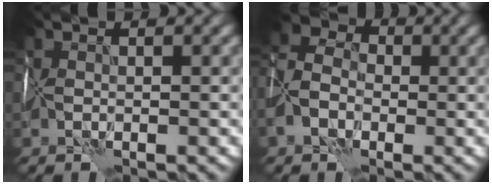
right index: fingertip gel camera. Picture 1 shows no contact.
{"total": 4.1, "force": [-1.3, 3.1, 2.3], "torque": [-0.052, 0.007, -0.033]}